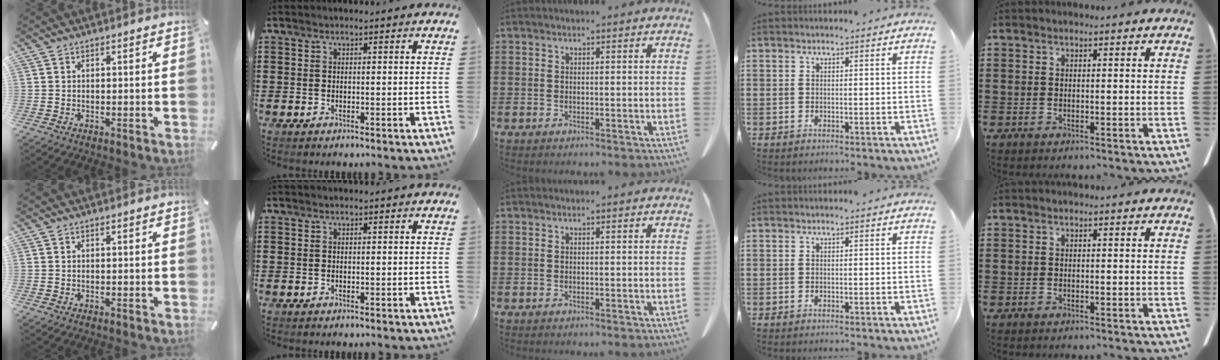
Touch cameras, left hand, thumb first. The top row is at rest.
{}